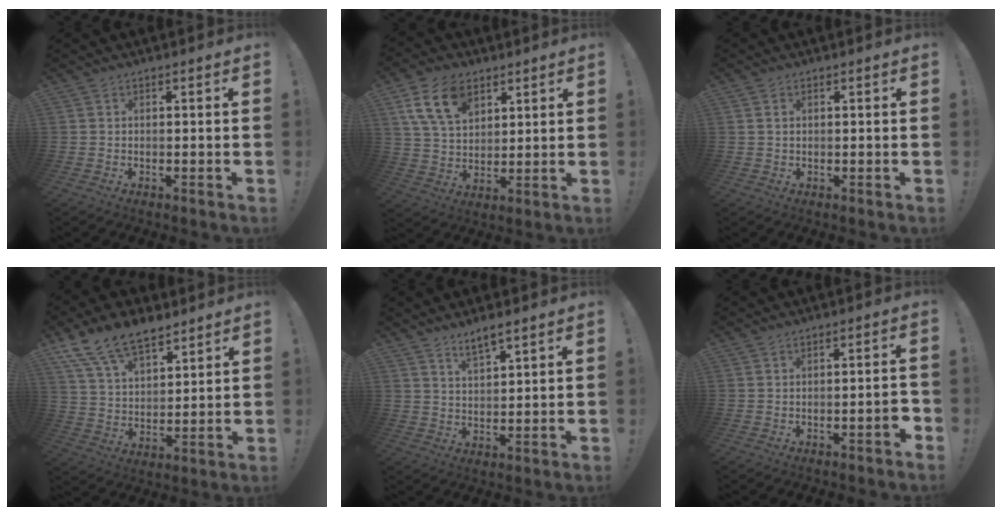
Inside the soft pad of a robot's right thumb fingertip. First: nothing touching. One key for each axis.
{"total": 14.1, "fx": 7.4, "fy": 8.8, "fz": 8.2, "tx": -0.151, "ty": -0.022, "tz": 0.139}
{"total": 1.2, "fx": 0.5, "fy": 0.8, "fz": 0.7, "tx": -0.021, "ty": 0.005, "tz": 0.010}
{"total": 14.1, "fx": 10.4, "fy": 6.7, "fz": 6.7, "tx": -0.122, "ty": -0.063, "tz": 0.195}
{"total": 5.1, "fx": 4.2, "fy": 1.1, "fz": 2.7, "tx": -0.040, "ty": -0.028, "tz": 0.073}
{"total": 4.1, "fx": -1.7, "fy": 0.8, "fz": 3.6, "tx": -0.046, "ty": 0.004, "tz": -0.028}